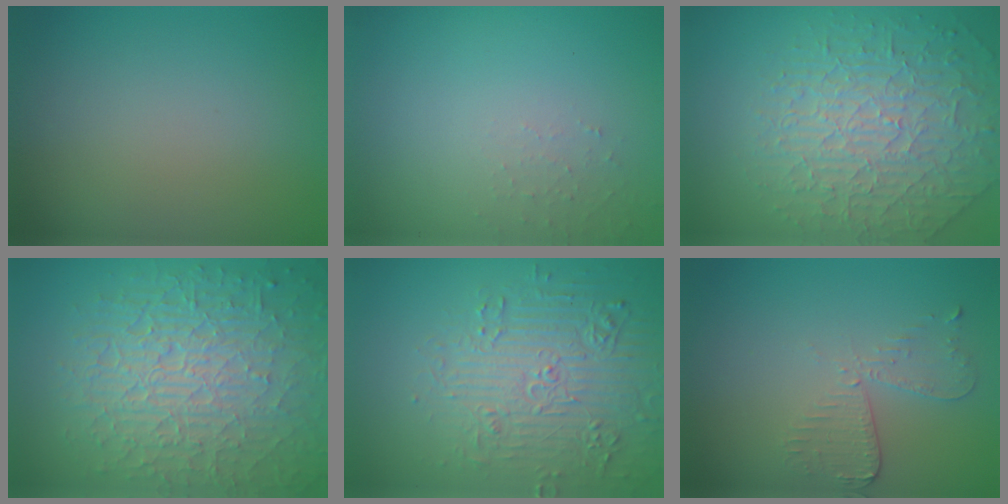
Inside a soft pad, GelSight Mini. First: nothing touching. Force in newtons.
{"total": 1.1, "press": 1.0, "slide": 0.2}
{"total": 5.3, "press": 4.8, "slide": 2.2}
{"total": 10.4, "press": 6.6, "slide": 8.0}
{"total": 4.8, "press": 4.7, "slide": 1.1}
{"total": 2.6, "press": 2.3, "slide": 1.3}